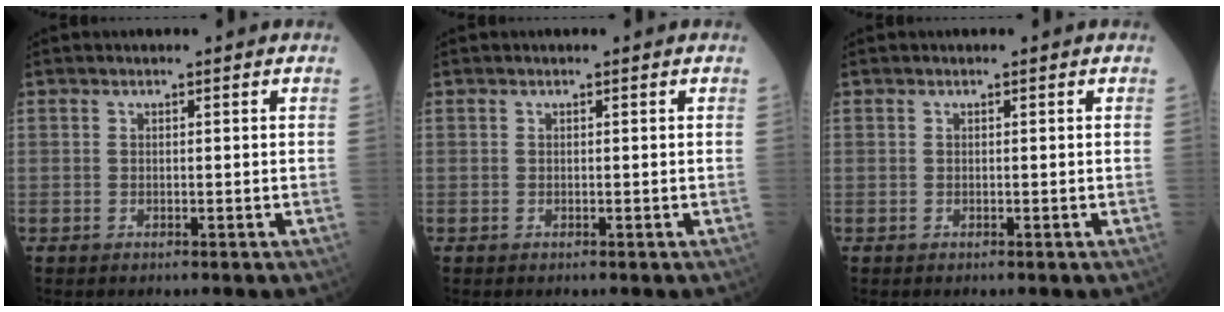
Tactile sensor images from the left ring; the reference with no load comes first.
{"total": 0.0}
{"total": 0.0}